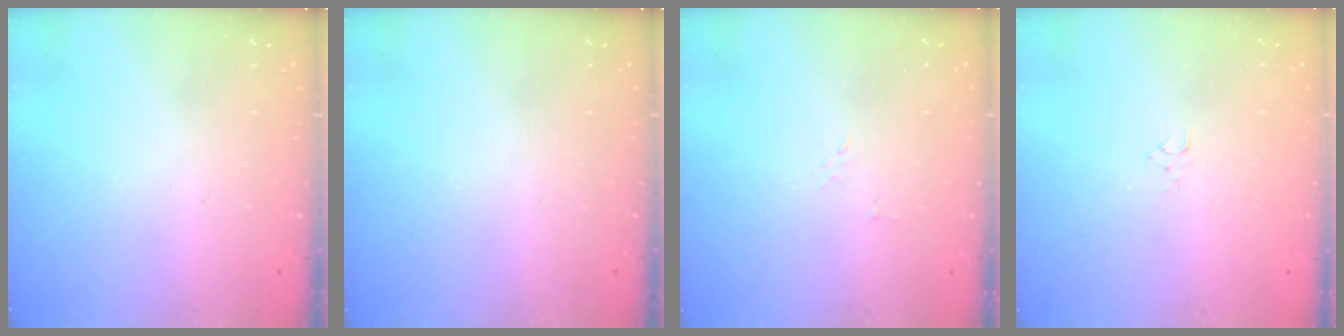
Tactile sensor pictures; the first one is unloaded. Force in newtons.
{"total": 0.0}
{"total": 2.7, "press": 2.7, "slide": 0.3}
{"total": 2.9, "press": 2.9, "slide": 0.3}